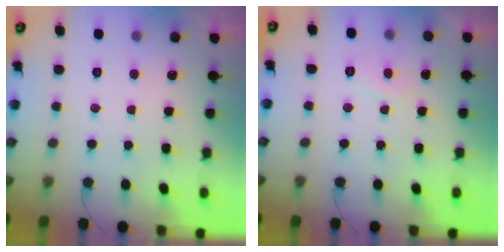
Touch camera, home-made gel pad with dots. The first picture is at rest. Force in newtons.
{"total": 1.7, "press": 1.6, "slide": 0.6}